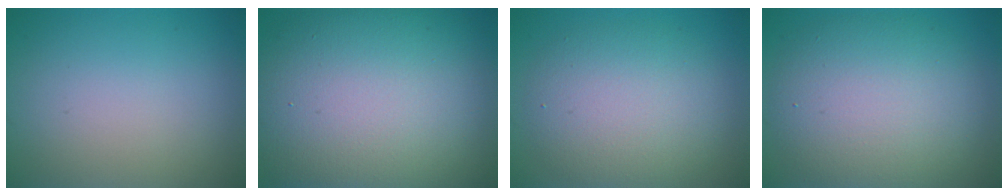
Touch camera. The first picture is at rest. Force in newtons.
{"total": 16.6, "press": 16.5, "slide": 1.5}
{"total": 6.1, "press": 6.1, "slide": 0.2}
{"total": 9.0, "press": 8.9, "slide": 0.9}